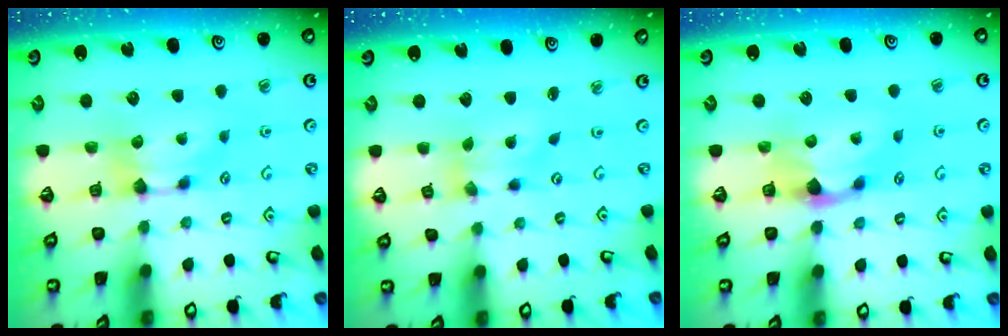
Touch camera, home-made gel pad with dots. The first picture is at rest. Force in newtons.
{"total": 2.7, "press": 2.4, "slide": 1.3}
{"total": 2.0, "press": 1.8, "slide": 1.0}